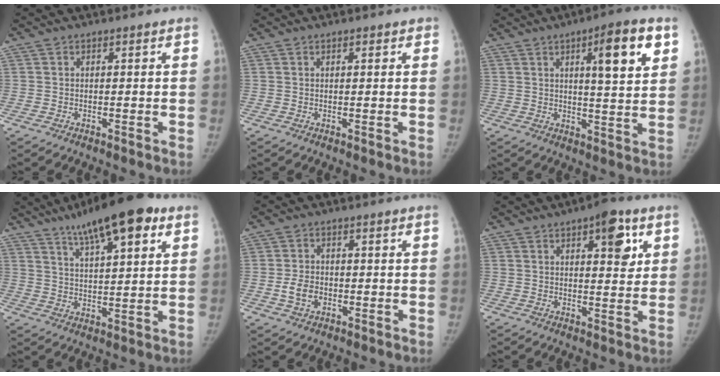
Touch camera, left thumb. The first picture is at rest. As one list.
[{"total": 0.9, "force": [0.5, 0.4, 0.6], "torque": [-0.002, 0.001, 0.006]}, {"total": 11.7, "force": [5.0, 2.5, 10.3], "torque": [-0.131, -0.019, 0.068]}, {"total": 15.9, "force": [9.2, 4.6, 12.1], "torque": [-0.166, -0.021, 0.145]}, {"total": 4.2, "force": [-1.2, 3.2, 2.4], "torque": [-0.036, 0.008, -0.020]}, {"total": 8.4, "force": [3.7, 3.4, 6.7], "torque": [-0.061, -0.012, 0.046]}]